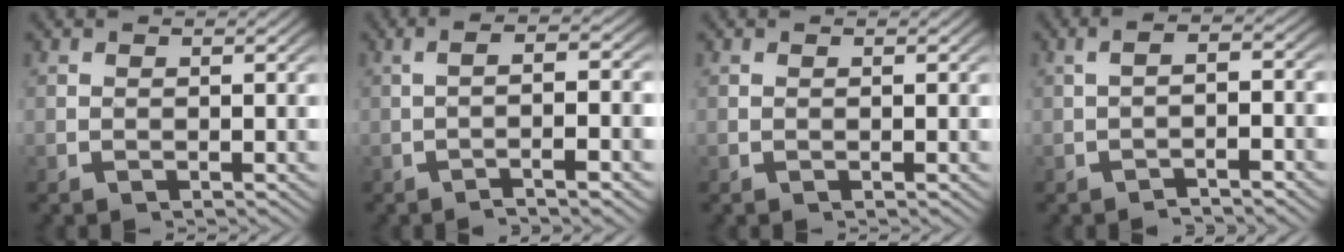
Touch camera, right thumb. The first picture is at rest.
{"total": 4.8, "force": [-0.9, 1.2, 4.6], "torque": [-0.066, 0.017, -0.021]}
{"total": 0.0}
{"total": 2.6, "force": [-1.3, 0.8, 2.1], "torque": [-0.032, 0.007, -0.025]}